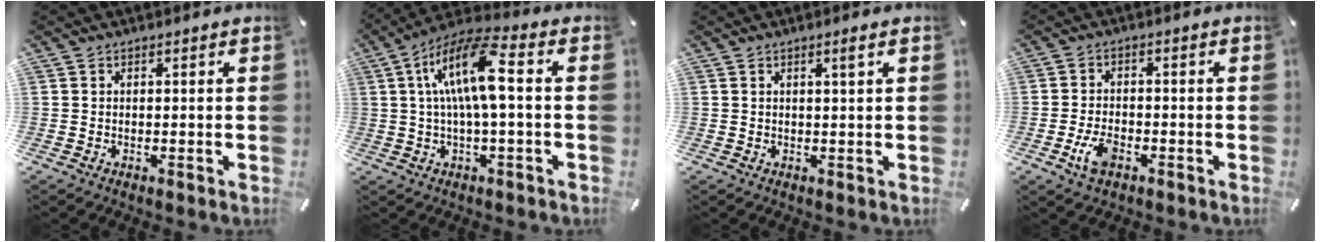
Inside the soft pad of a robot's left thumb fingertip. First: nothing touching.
{"total": 14.1, "force": [1.6, 4.4, 13.3], "torque": [-0.257, 0.007, 0.028]}
{"total": 1.7, "force": [0.8, -0.1, 1.5], "torque": [-0.030, -0.001, 0.013]}
{"total": 5.6, "force": [-2.5, 3.2, 3.9], "torque": [-0.086, 0.007, -0.047]}